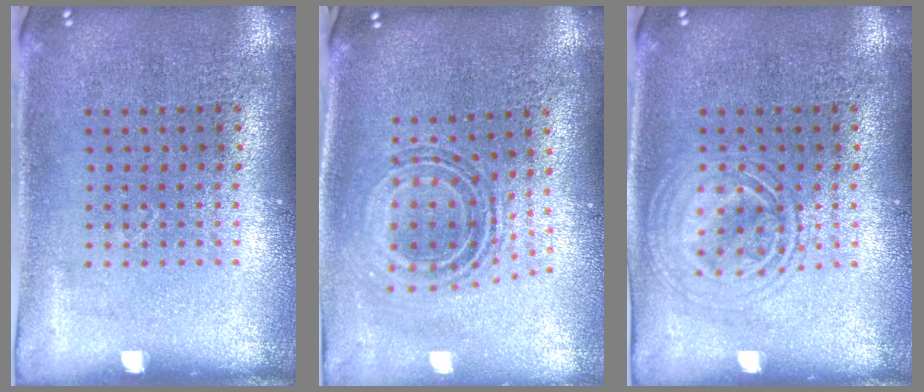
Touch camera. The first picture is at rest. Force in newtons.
{"total": 0.9, "press": 0.8, "slide": 0.3}
{"total": 2.6, "press": 2.6, "slide": 0.3}